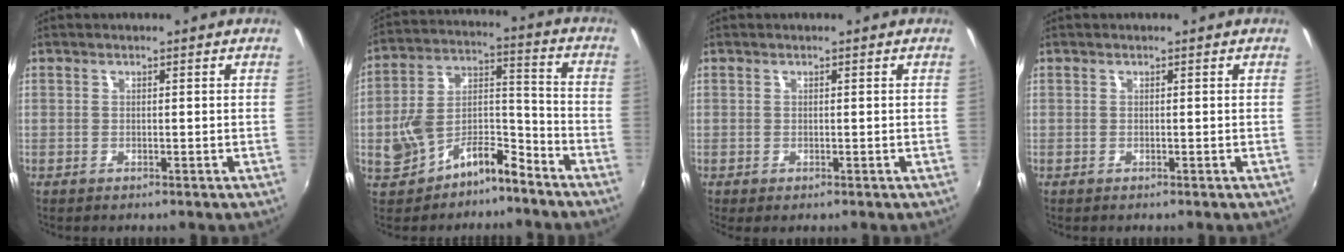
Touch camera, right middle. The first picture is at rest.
{"total": 11.0, "force": [-6.8, 5.8, 6.5], "torque": [-0.123, 0.030, -0.107]}
{"total": 0.0}
{"total": 0.0}